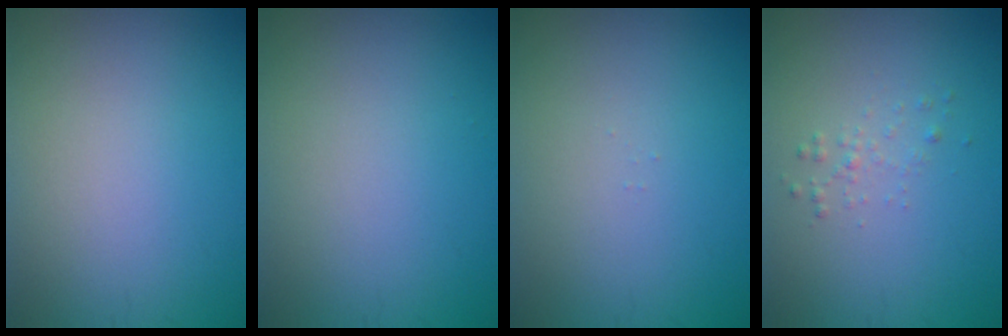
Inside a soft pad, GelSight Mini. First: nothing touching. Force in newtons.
{"total": 0.0}
{"total": 0.0}
{"total": 0.9, "press": 0.9, "slide": 0.0}